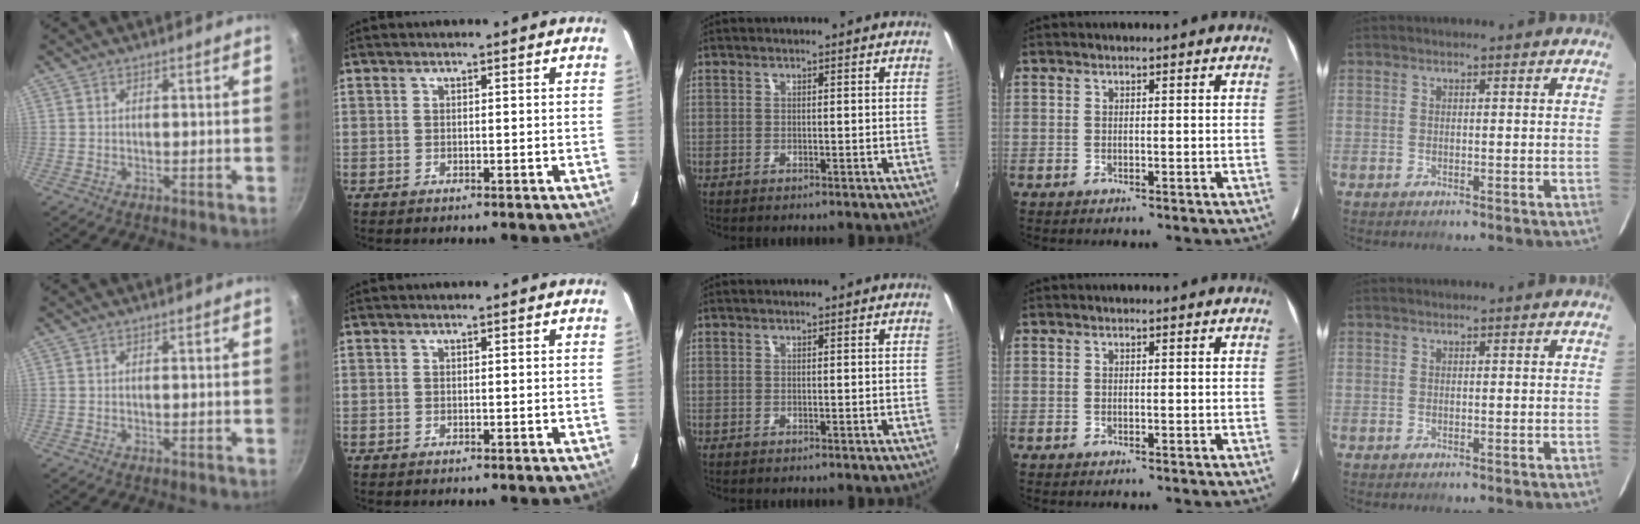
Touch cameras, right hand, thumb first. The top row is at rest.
{}